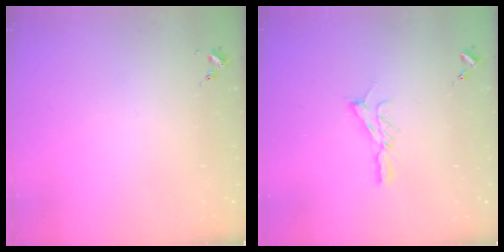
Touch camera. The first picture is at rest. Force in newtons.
{"total": 8.3, "press": 8.3, "slide": 0.6}